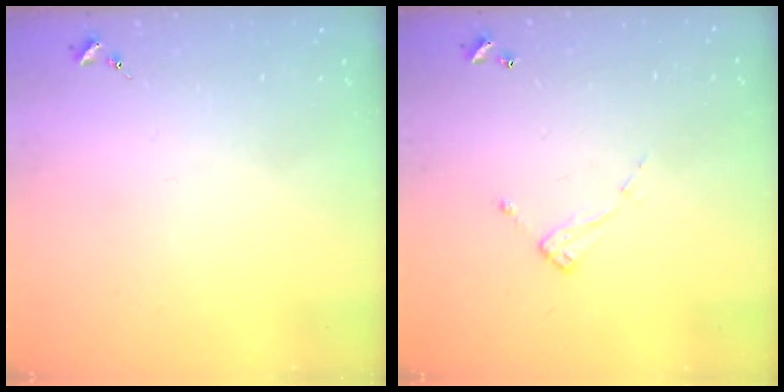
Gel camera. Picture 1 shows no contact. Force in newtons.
{"total": 6.9, "press": 6.9, "slide": 0.4}